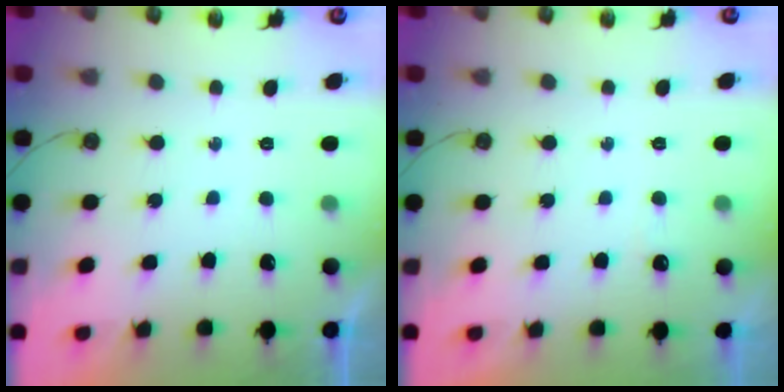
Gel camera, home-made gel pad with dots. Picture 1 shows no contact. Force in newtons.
{"total": 2.2, "press": 2.2, "slide": 0.5}